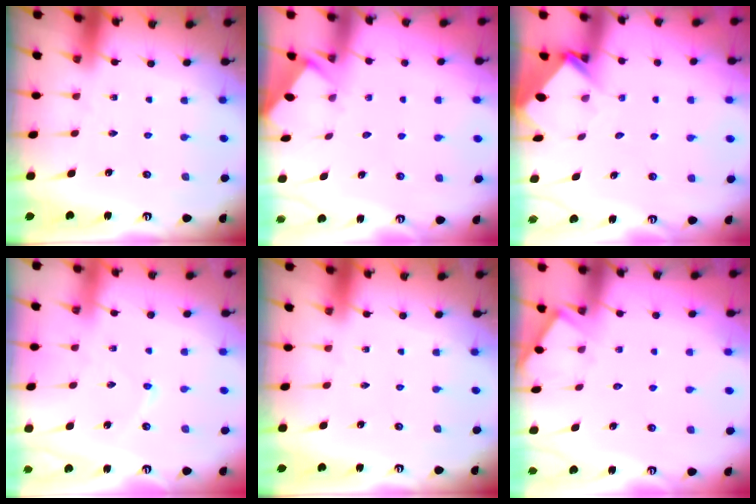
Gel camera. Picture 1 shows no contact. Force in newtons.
{"total": 3.1, "press": 3.1, "slide": 0.3}
{"total": 3.9, "press": 3.8, "slide": 0.3}
{"total": 2.9, "press": 2.9, "slide": 0.3}
{"total": 0.0}
{"total": 4.1, "press": 4.0, "slide": 0.6}